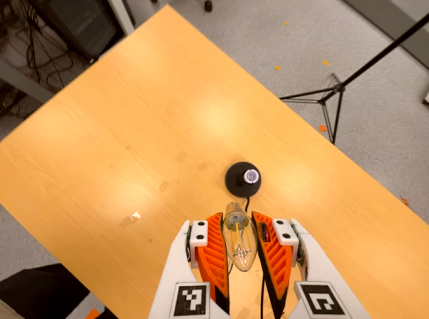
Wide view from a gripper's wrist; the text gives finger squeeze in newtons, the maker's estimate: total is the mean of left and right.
{"total": 20.4, "left": 21.8, "right": 18.9}